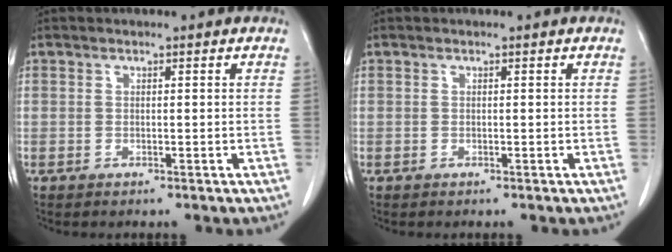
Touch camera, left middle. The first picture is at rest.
{"total": 0.0}